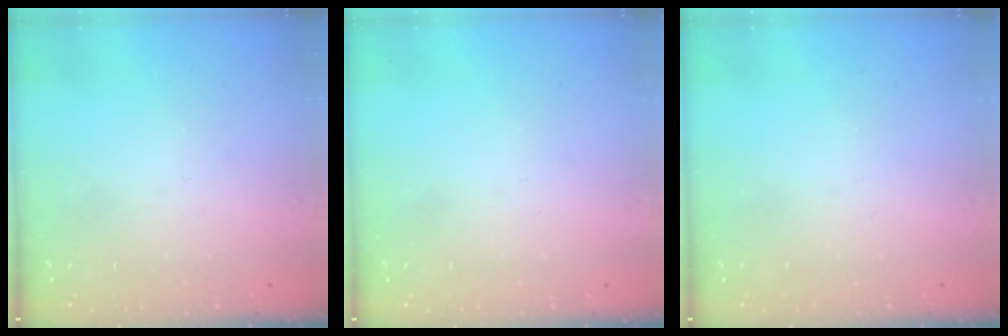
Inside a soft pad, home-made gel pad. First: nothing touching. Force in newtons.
{"total": 0.0}
{"total": 0.0}